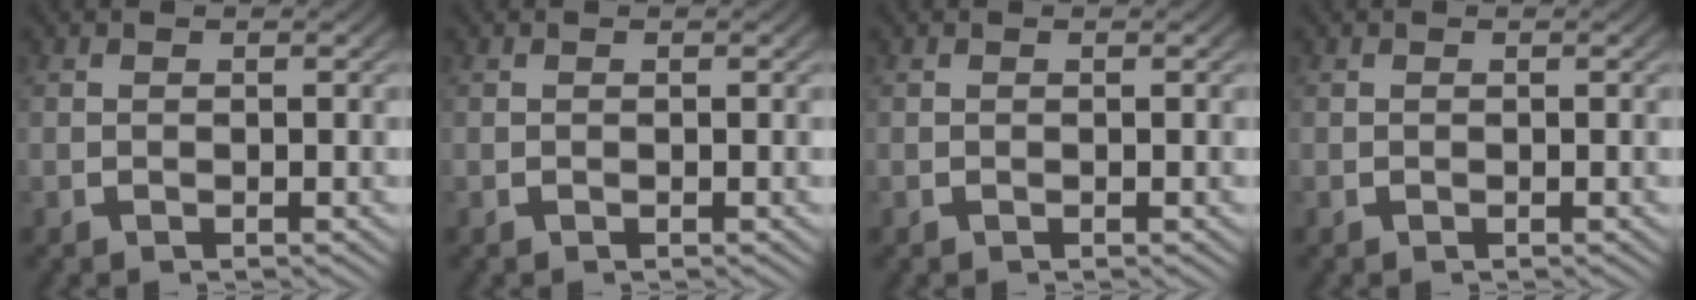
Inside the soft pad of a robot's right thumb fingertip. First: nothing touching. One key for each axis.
{"total": 0.0}
{"total": 0.0}
{"total": 0.0}